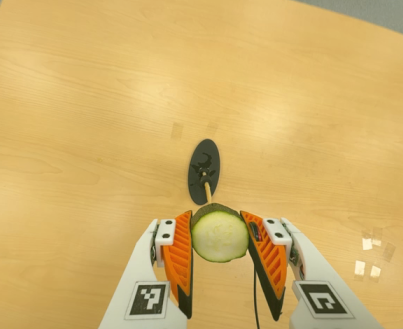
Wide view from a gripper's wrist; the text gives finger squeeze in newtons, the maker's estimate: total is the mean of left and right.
{"total": 11.7, "left": 11.6, "right": 11.7}